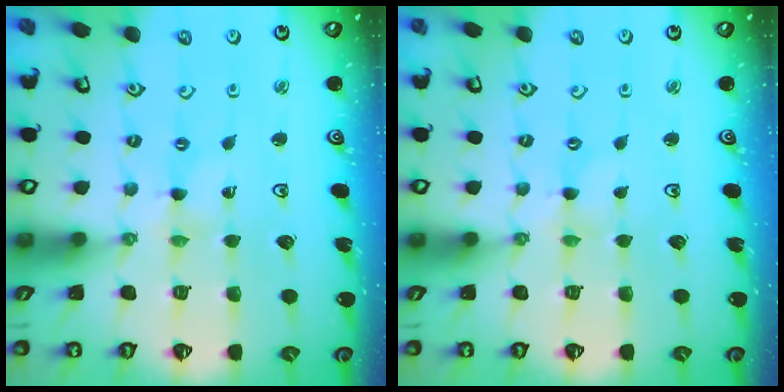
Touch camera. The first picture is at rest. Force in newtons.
{"total": 0.0}